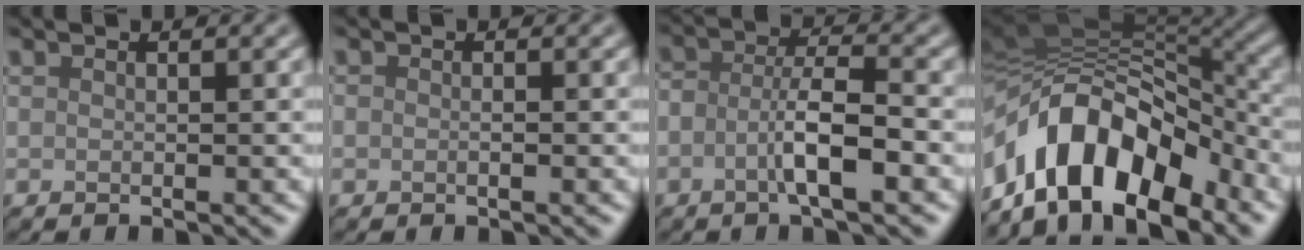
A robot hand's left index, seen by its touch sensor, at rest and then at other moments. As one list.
[{"total": 0.6, "force": [-0.2, 0.3, 0.5], "torque": [-0.007, -0.001, -0.004]}, {"total": 4.2, "force": [-1.5, 1.2, 3.8], "torque": [-0.070, 0.008, -0.035]}, {"total": 12.2, "force": [-5.9, 6.5, 8.5], "torque": [-0.136, 0.013, -0.101]}]